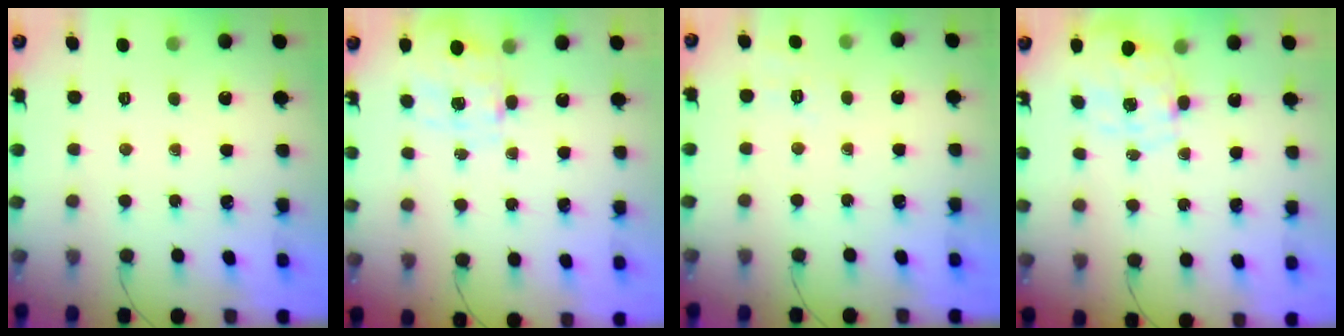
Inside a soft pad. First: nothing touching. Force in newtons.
{"total": 3.6, "press": 3.5, "slide": 1.0}
{"total": 2.7, "press": 1.6, "slide": 2.1}
{"total": 2.3, "press": 2.1, "slide": 1.0}